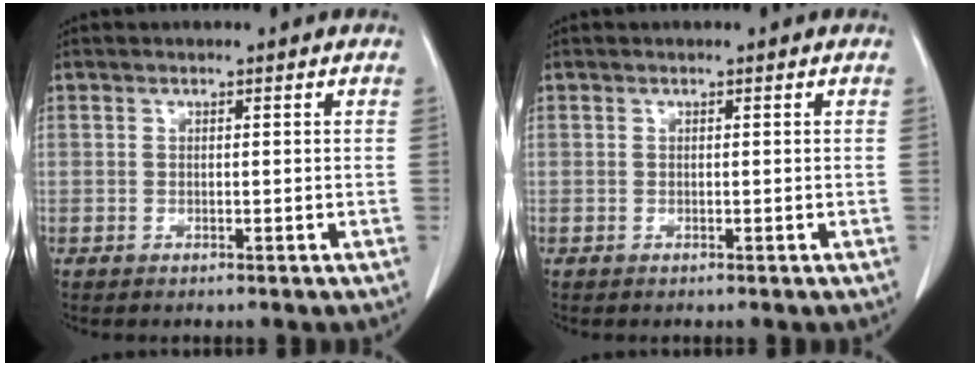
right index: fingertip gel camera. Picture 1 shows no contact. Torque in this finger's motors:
{"motor_torque": [-0.05, 0.02, 0.00, 0.00]}